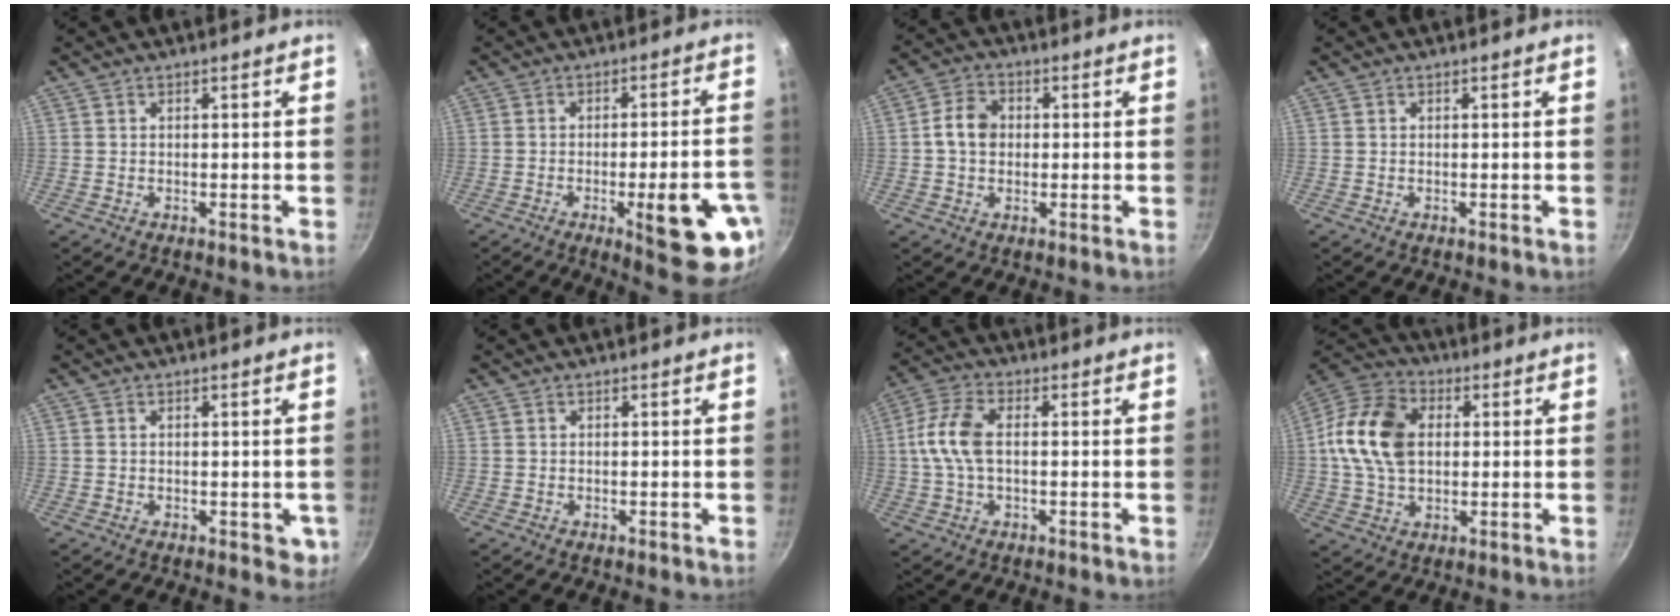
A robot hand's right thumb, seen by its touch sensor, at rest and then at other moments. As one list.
[{"total": 15.4, "force": [-5.4, 4.0, 13.8], "torque": [-0.153, 0.014, -0.066]}, {"total": 7.1, "force": [0.8, 5.2, 4.8], "torque": [-0.077, 0.012, 0.009]}, {"total": 0.0}, {"total": 3.6, "force": [-0.2, 2.3, 2.7], "torque": [-0.024, -0.001, -0.001]}, {"total": 0.0}, {"total": 8.7, "force": [0.4, 4.7, 7.3], "torque": [-0.157, 0.021, -0.001]}, {"total": 15.8, "force": [1.9, 11.1, 11.1], "torque": [-0.194, 0.019, 0.020]}]